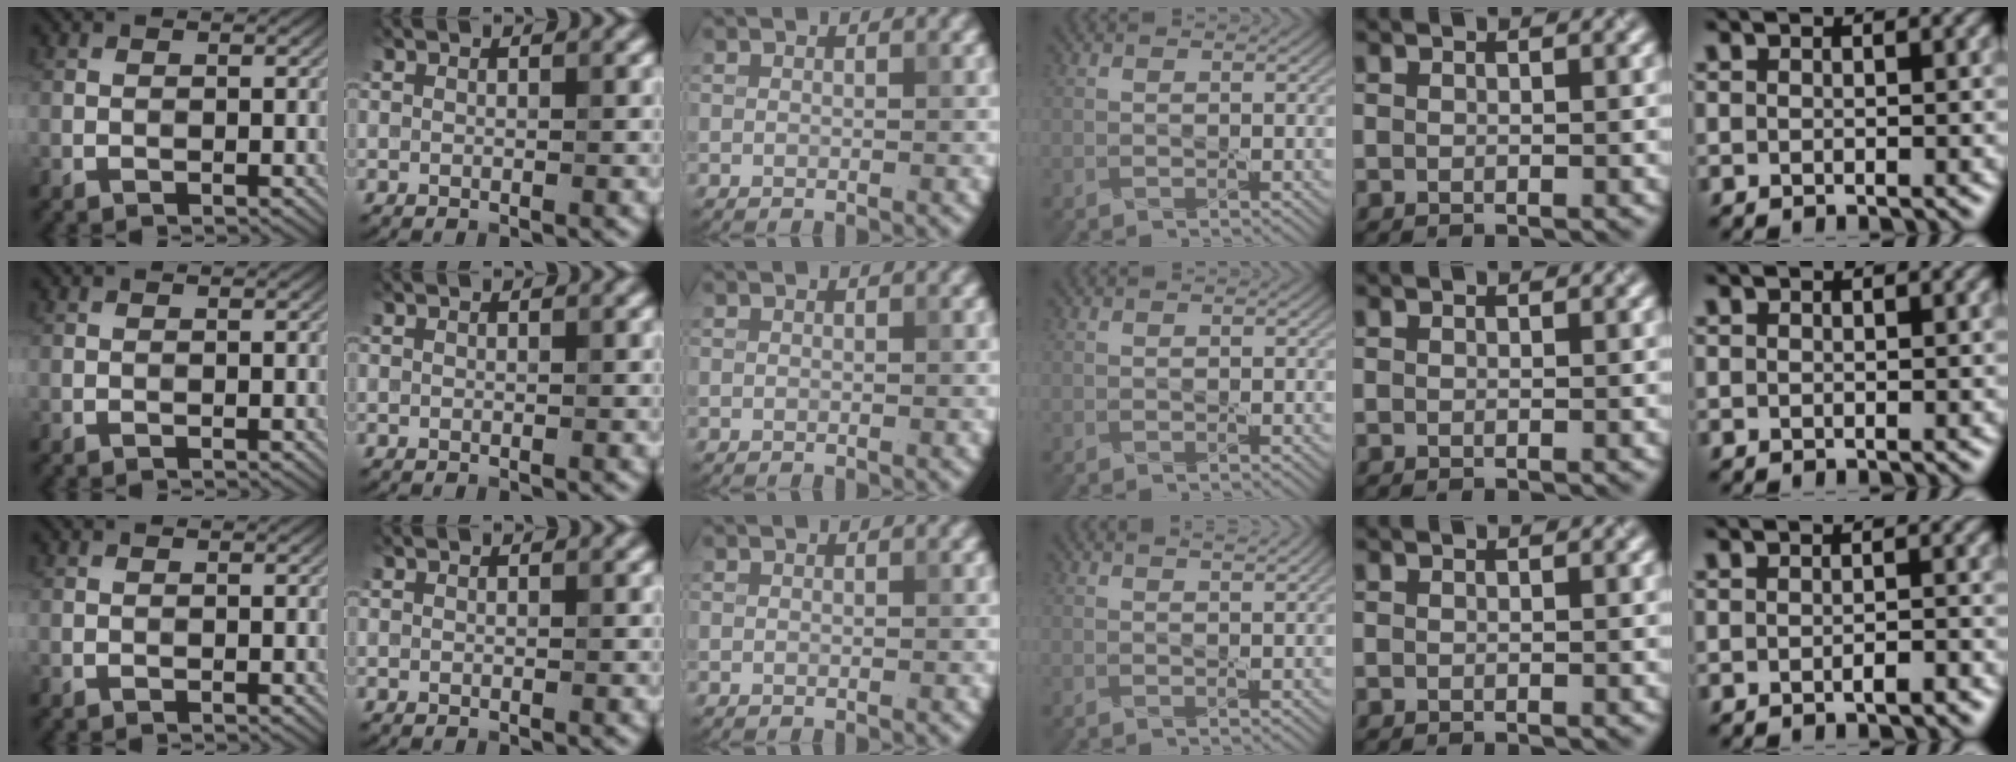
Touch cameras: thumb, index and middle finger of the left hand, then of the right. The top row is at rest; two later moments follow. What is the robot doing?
{"motion": "pour", "object": "sugar"}